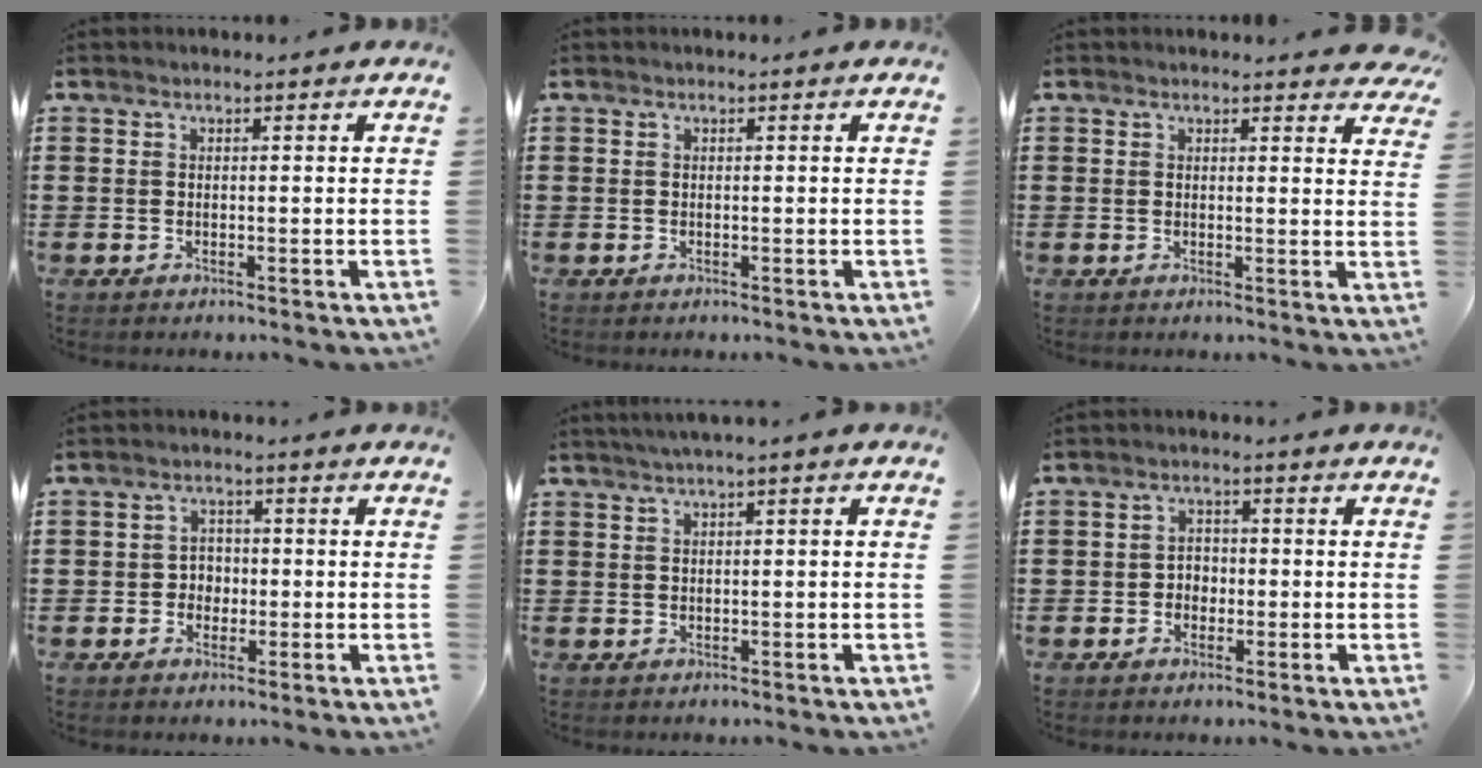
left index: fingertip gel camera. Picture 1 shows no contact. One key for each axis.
{"total": 0.0}
{"total": 2.2, "fx": 2.2, "fy": 0.4, "fz": 0.5, "tx": 0.000, "ty": -0.008, "tz": 0.038}
{"total": 2.7, "fx": -0.6, "fy": 2.3, "fz": 1.1, "tx": -0.030, "ty": 0.006, "tz": -0.016}
{"total": 1.2, "fx": 0.5, "fy": -0.2, "fz": 1.1, "tx": -0.018, "ty": -0.002, "tz": 0.008}
{"total": 2.2, "fx": -0.7, "fy": 1.9, "fz": 0.9, "tx": -0.023, "ty": 0.006, "tz": -0.019}